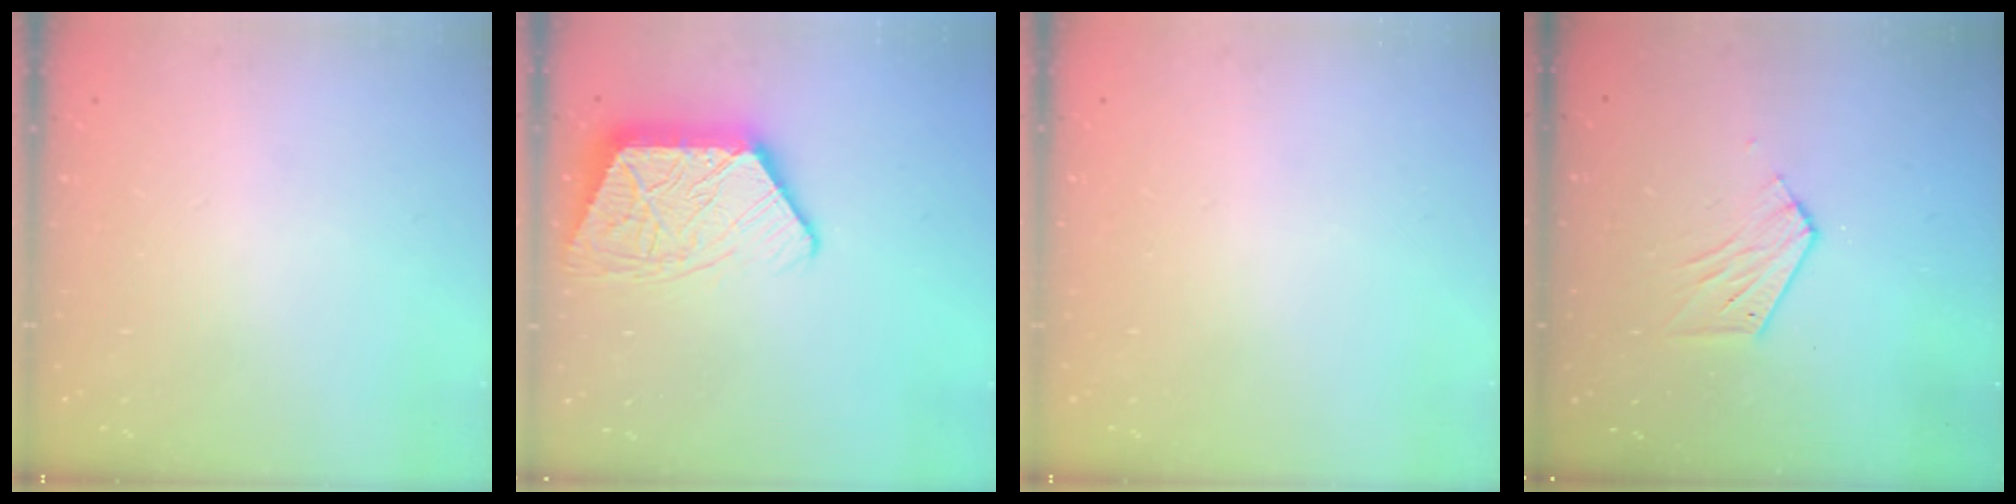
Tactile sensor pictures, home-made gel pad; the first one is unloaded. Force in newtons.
{"total": 15.2, "press": 15.1, "slide": 1.2}
{"total": 0.0}
{"total": 6.3, "press": 6.3, "slide": 0.7}